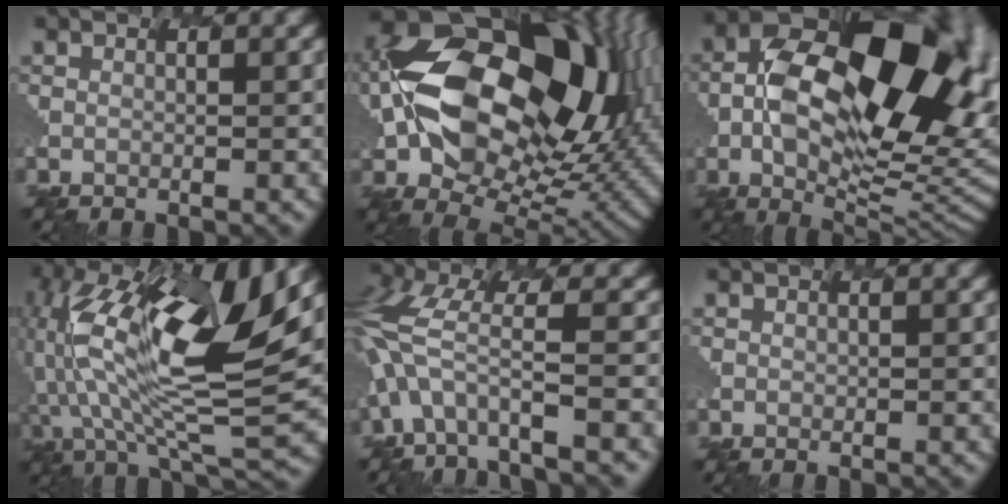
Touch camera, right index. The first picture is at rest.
{"total": 19.0, "force": [1.5, 13.6, 13.2], "torque": [-0.270, 0.017, 0.036]}
{"total": 13.8, "force": [0.6, 7.2, 11.7], "torque": [-0.204, 0.030, -0.017]}
{"total": 12.8, "force": [3.3, 4.8, 11.4], "torque": [-0.267, 0.028, 0.038]}
{"total": 6.0, "force": [-1.5, 2.4, 5.3], "torque": [-0.152, 0.020, -0.043]}
{"total": 0.6, "force": [0.1, 0.3, 0.5], "torque": [-0.010, -0.002, 0.003]}